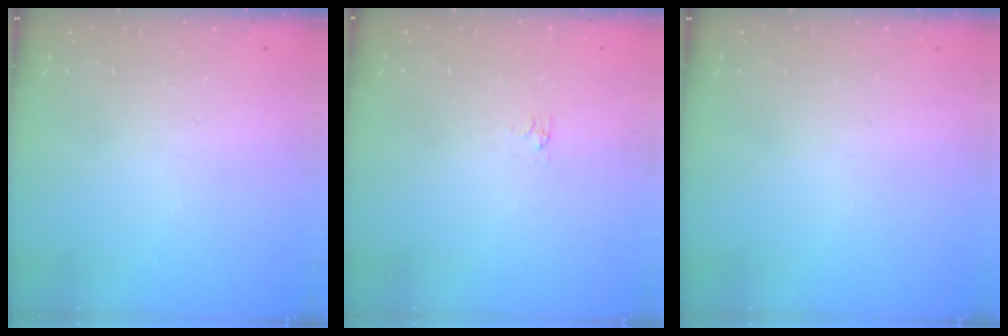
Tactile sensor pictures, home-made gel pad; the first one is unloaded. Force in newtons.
{"total": 2.9, "press": 2.9, "slide": 0.5}
{"total": 0.0}